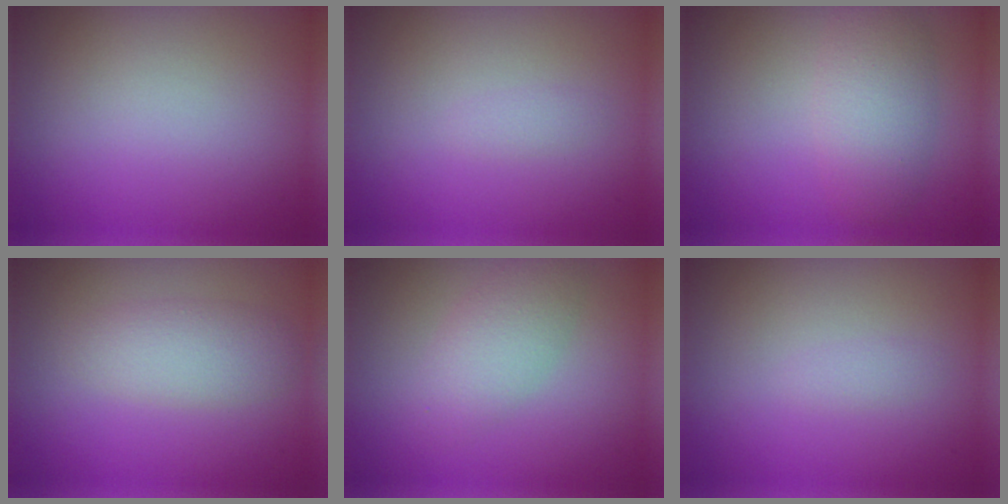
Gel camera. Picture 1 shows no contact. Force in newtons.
{"total": 0.6, "press": 0.6, "slide": 0.0}
{"total": 3.8, "press": 3.8, "slide": 0.1}
{"total": 2.9, "press": 2.9, "slide": 0.2}
{"total": 3.0, "press": 3.0, "slide": 0.1}
{"total": 0.6, "press": 0.6, "slide": 0.0}